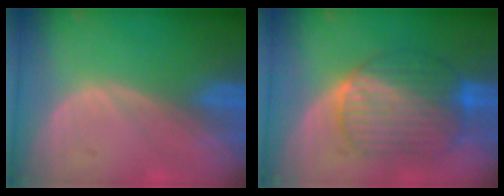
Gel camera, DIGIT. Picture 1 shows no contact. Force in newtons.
{"total": 9.9, "press": 9.8, "slide": 1.0}